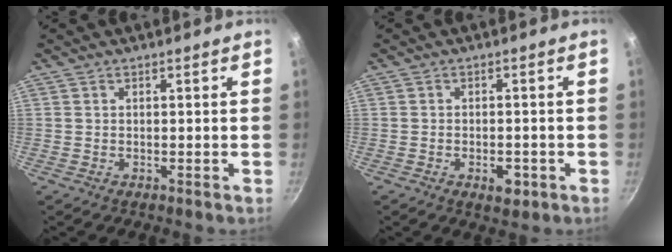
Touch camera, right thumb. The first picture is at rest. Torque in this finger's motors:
{"motor_torque": [-0.21, 0.15, -0.13, 0.06, 0.00]}